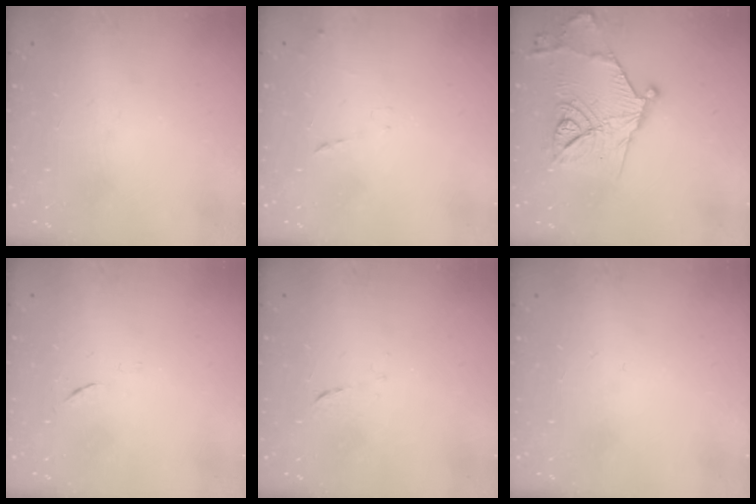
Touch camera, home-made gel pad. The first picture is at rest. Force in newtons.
{"total": 6.6, "press": 6.6, "slide": 0.4}
{"total": 17.2, "press": 17.1, "slide": 1.9}
{"total": 3.5, "press": 3.4, "slide": 0.6}
{"total": 5.5, "press": 5.4, "slide": 0.4}
{"total": 0.0}